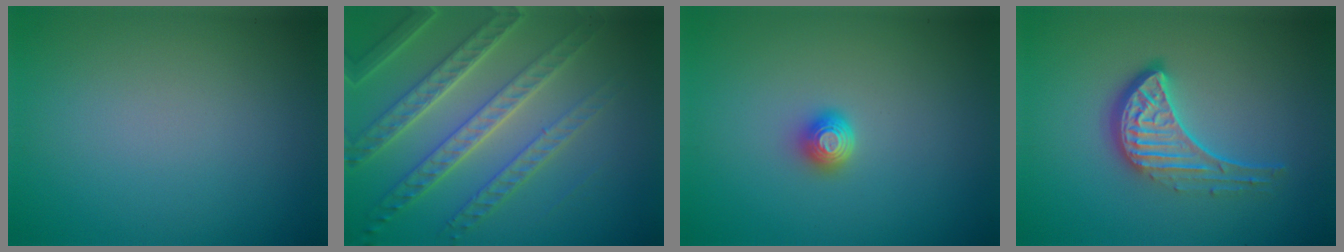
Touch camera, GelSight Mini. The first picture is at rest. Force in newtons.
{"total": 6.4, "press": 5.2, "slide": 3.9}
{"total": 1.6, "press": 1.3, "slide": 0.9}
{"total": 4.6, "press": 3.3, "slide": 3.2}